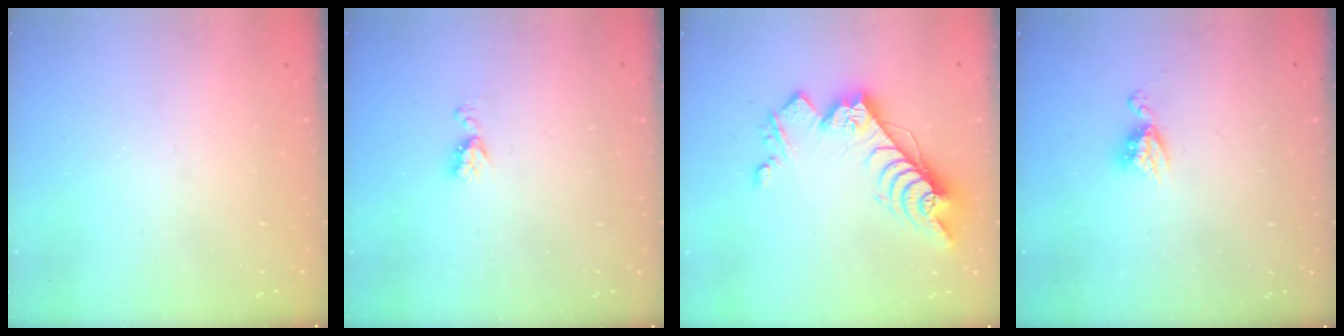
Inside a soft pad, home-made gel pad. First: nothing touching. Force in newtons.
{"total": 4.5, "press": 4.5, "slide": 0.5}
{"total": 14.6, "press": 14.5, "slide": 1.0}
{"total": 5.3, "press": 5.3, "slide": 0.5}